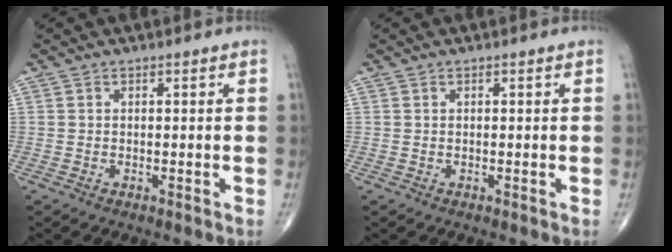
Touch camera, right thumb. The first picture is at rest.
{"total": 0.0}